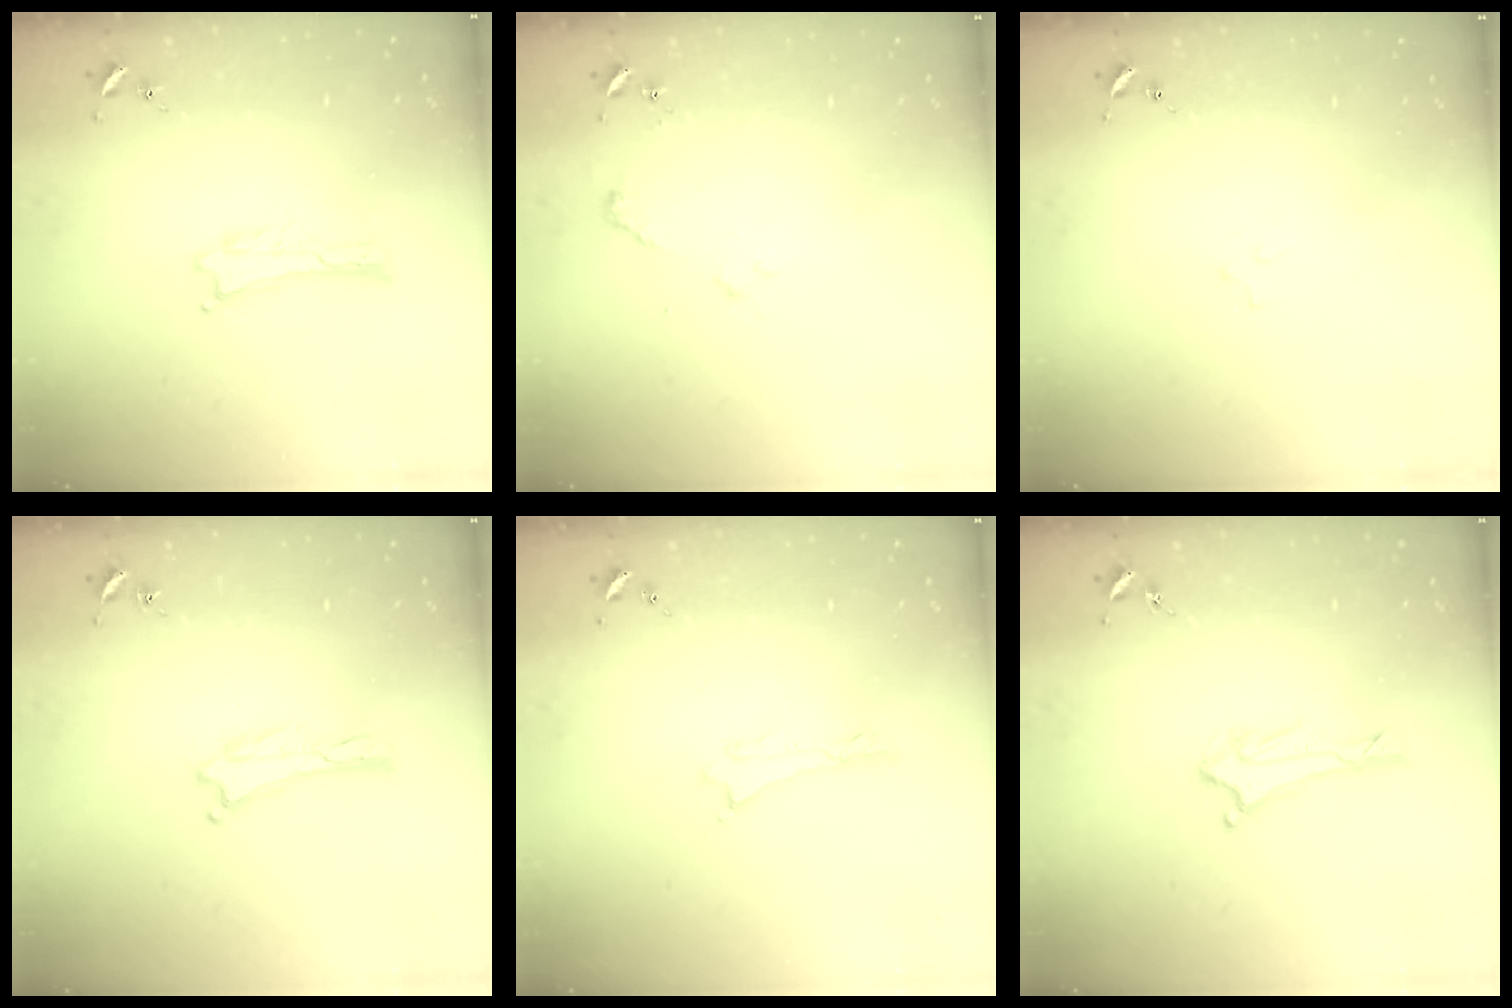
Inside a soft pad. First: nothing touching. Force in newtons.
{"total": 2.4, "press": 2.3, "slide": 0.3}
{"total": 2.1, "press": 2.1, "slide": 0.2}
{"total": 0.0}
{"total": 0.0}
{"total": 2.9, "press": 2.8, "slide": 0.7}